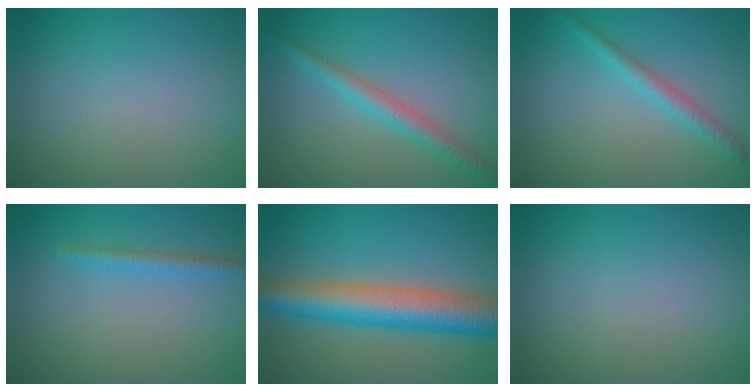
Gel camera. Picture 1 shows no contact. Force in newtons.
{"total": 2.9, "press": 2.9, "slide": 0.1}
{"total": 2.2, "press": 2.2, "slide": 0.1}
{"total": 1.7, "press": 1.7, "slide": 0.0}
{"total": 8.8, "press": 8.8, "slide": 0.5}
{"total": 0.0}